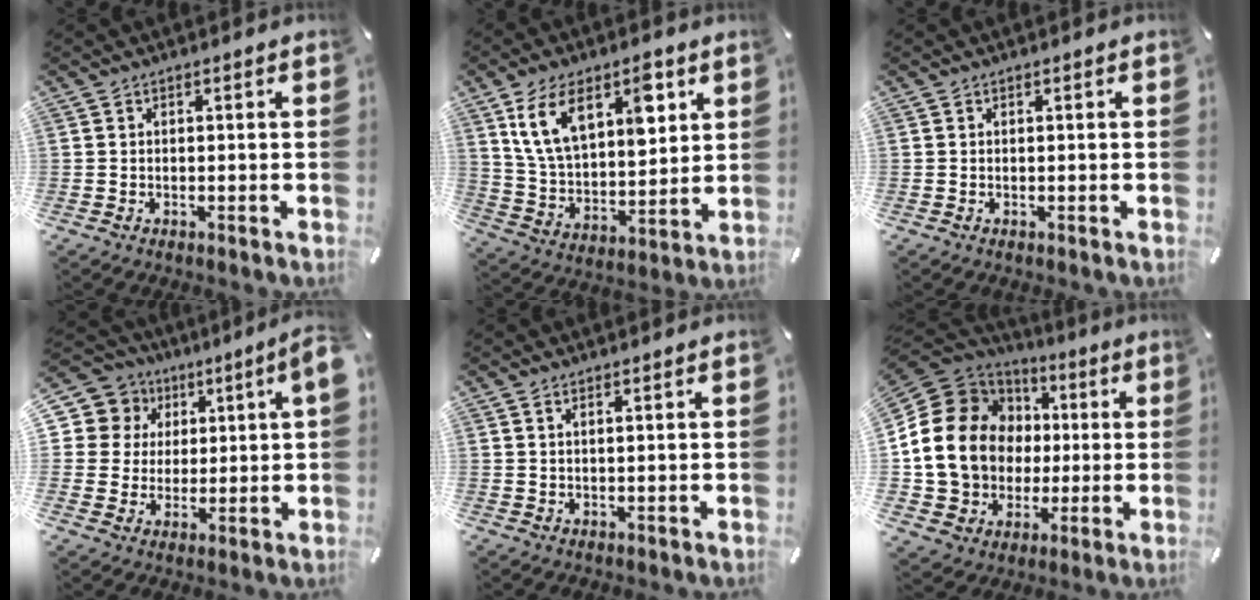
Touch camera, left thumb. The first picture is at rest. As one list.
[{"total": 15.1, "force": [8.5, 8.5, 9.2], "torque": [-0.169, -0.028, 0.153]}, {"total": 0.0}, {"total": 9.8, "force": [3.6, 8.6, 3.0], "torque": [-0.072, -0.018, 0.070]}, {"total": 1.2, "force": [0.9, -0.1, 0.8], "torque": [-0.017, -0.003, 0.017]}, {"total": 20.4, "force": [1.9, 17.8, 9.7], "torque": [-0.202, -0.014, 0.055]}]